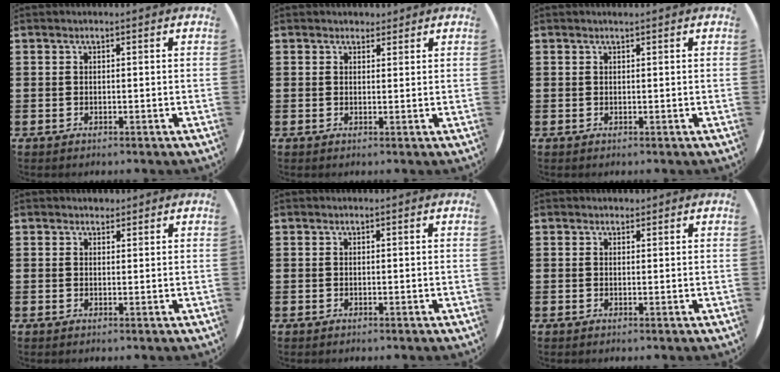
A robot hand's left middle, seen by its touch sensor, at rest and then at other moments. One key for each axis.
{"total": 1.5, "fx": 1.4, "fy": 0.5, "fz": 0.0, "tx": 0.007, "ty": 0.001, "tz": 0.025}
{"total": 0.0}
{"total": 1.0, "fx": 1.0, "fy": 0.3, "fz": -0.1, "tx": 0.009, "ty": -0.002, "tz": 0.018}
{"total": 0.0}
{"total": 0.6, "fx": 0.5, "fy": 0.3, "fz": 0.0, "tx": 0.008, "ty": 0.000, "tz": 0.009}